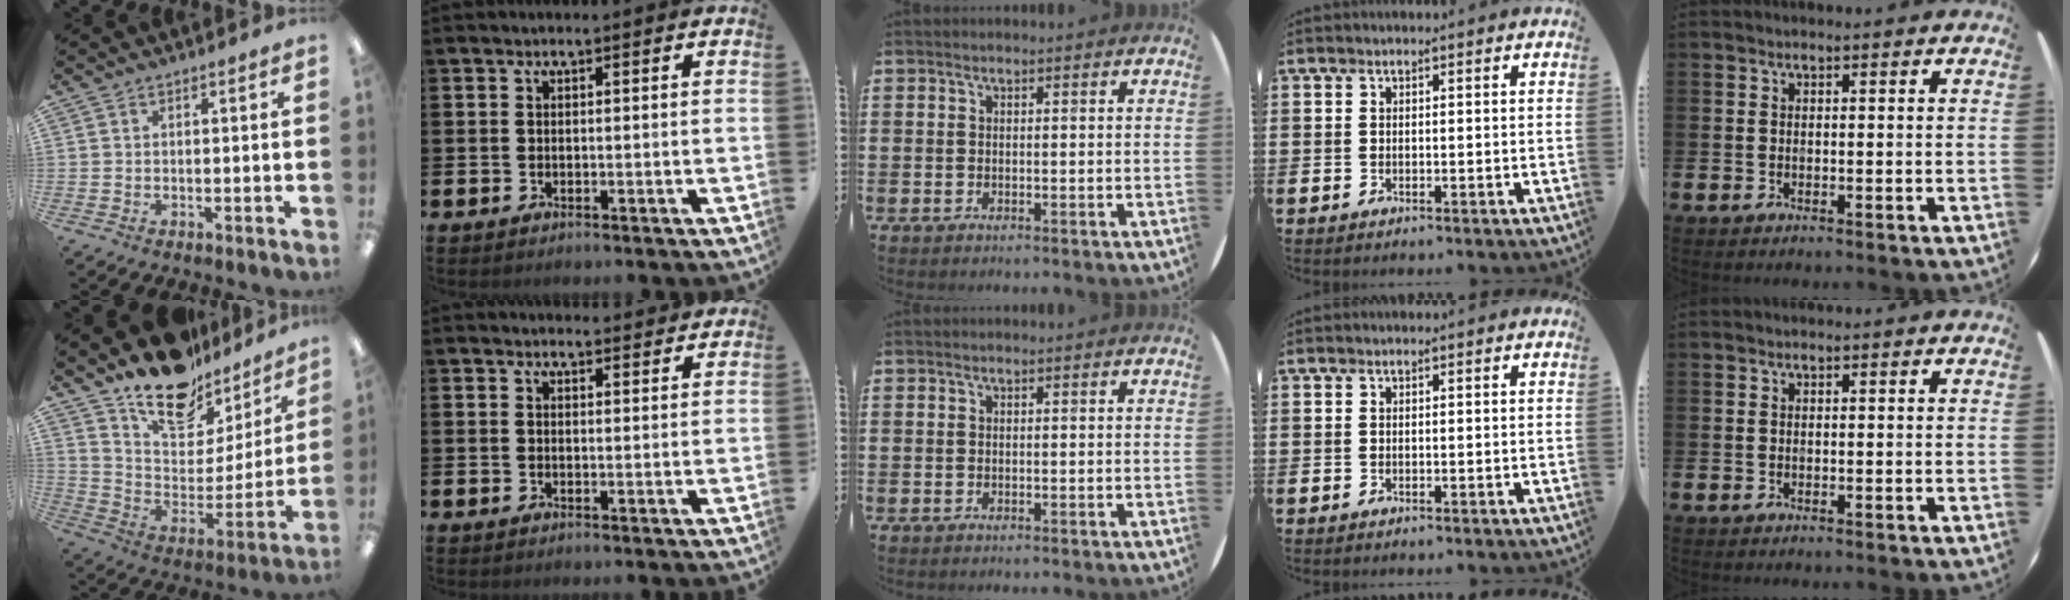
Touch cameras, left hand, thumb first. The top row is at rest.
{"thumb": {"total": 18.5, "force": [14.6, 8.8, 7.1], "torque": [-0.127, -0.103, 0.263]}, "index": {"total": 2.1, "force": [2.0, 0.4, -0.1], "torque": [0.007, -0.012, 0.035]}}